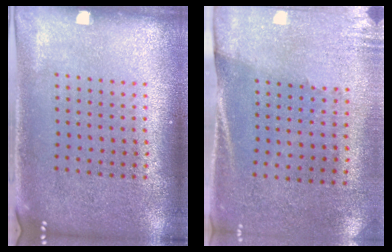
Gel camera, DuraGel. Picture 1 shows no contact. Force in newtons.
{"total": 2.7, "press": 2.3, "slide": 1.4}